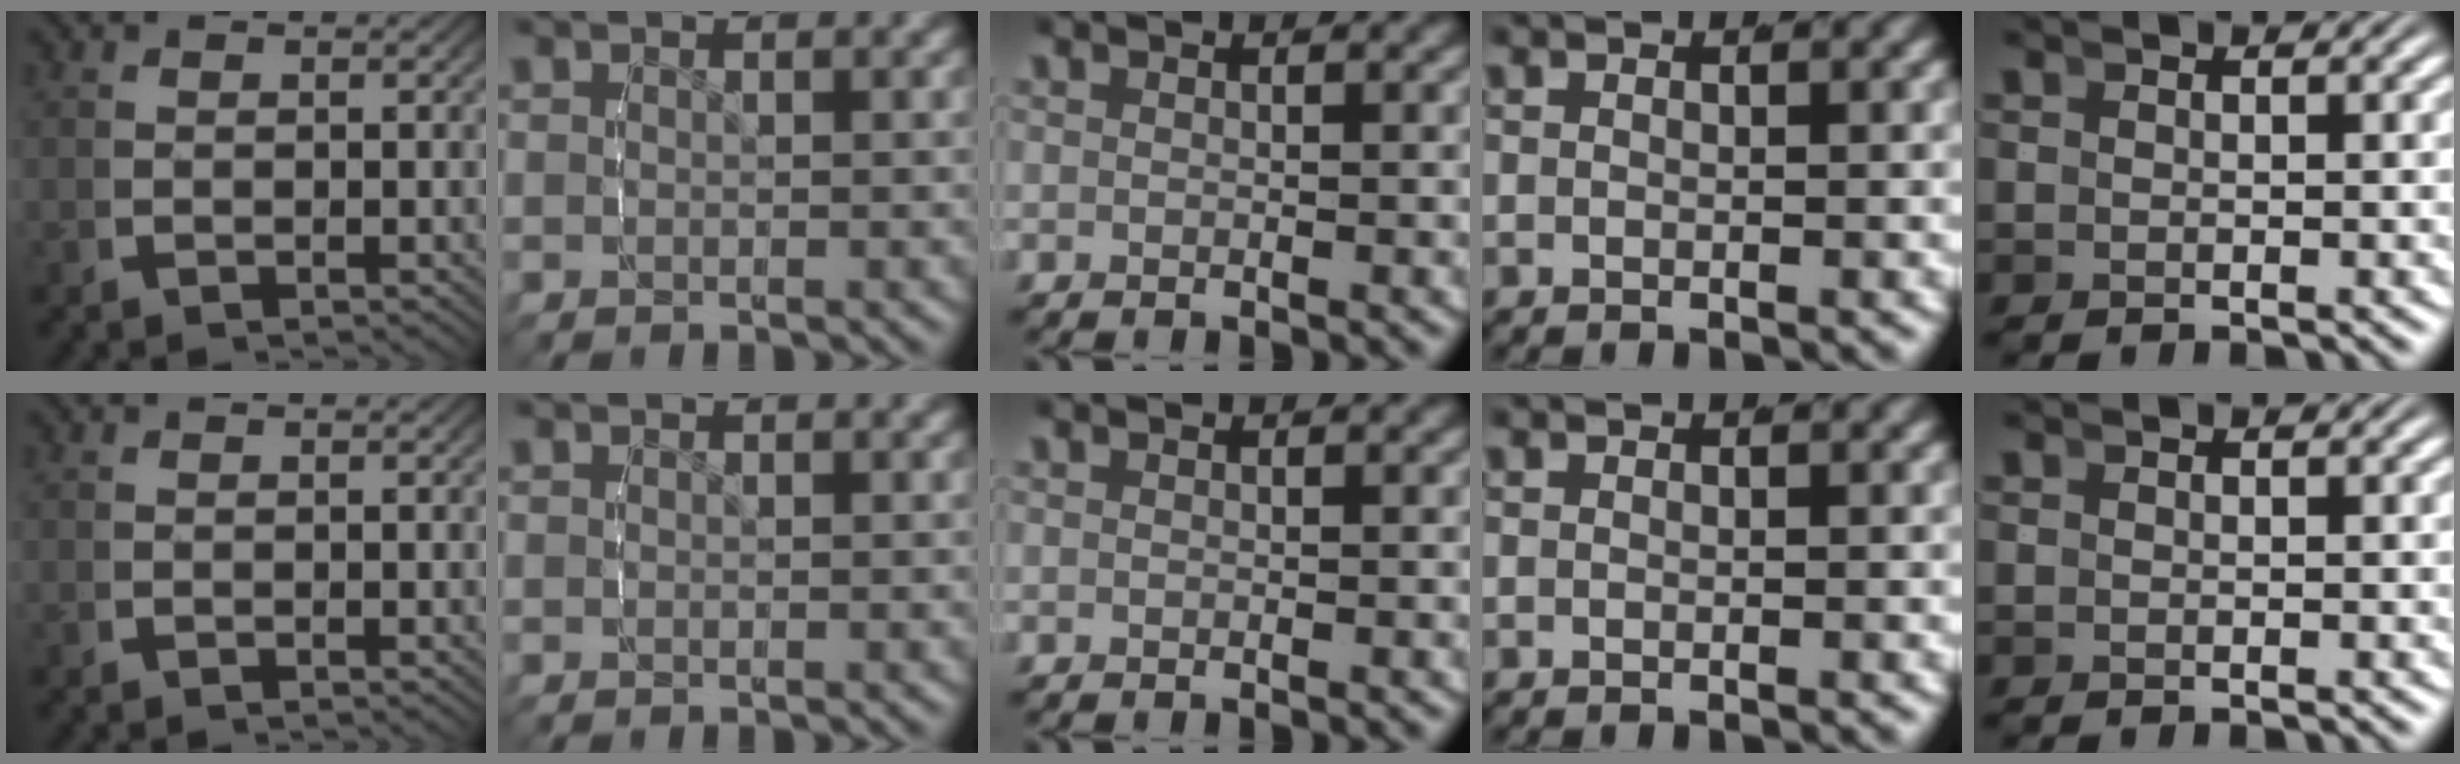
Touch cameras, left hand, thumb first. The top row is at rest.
{}